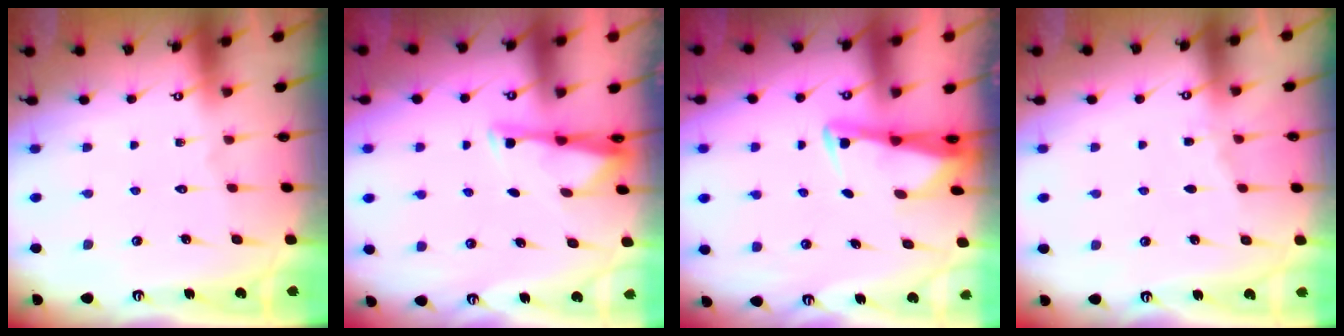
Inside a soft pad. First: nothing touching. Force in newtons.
{"total": 3.3, "press": 3.3, "slide": 0.4}
{"total": 2.5, "press": 2.5, "slide": 0.5}
{"total": 3.3, "press": 3.2, "slide": 0.4}